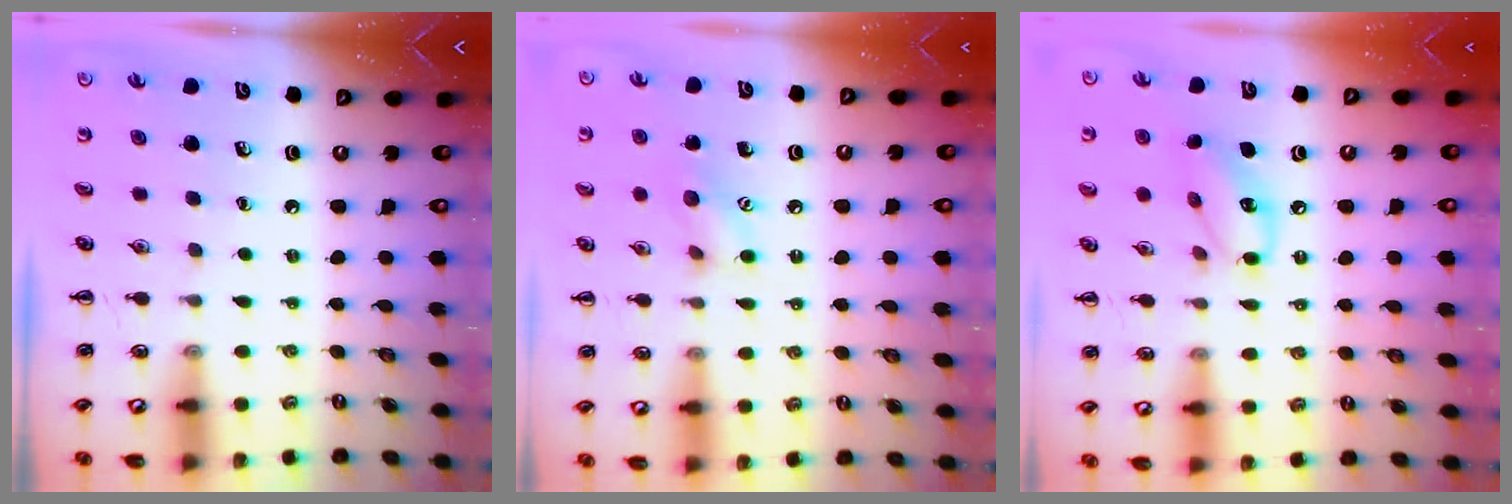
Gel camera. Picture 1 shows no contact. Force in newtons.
{"total": 8.0, "press": 8.0, "slide": 0.5}
{"total": 11.1, "press": 11.0, "slide": 1.2}